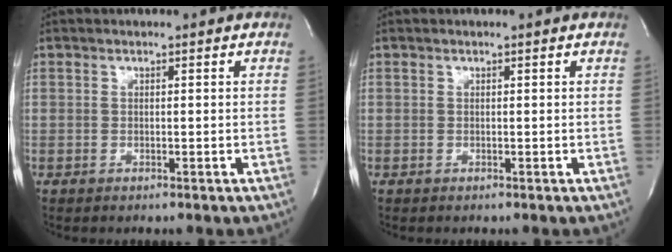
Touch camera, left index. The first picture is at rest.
{"total": 0.0}